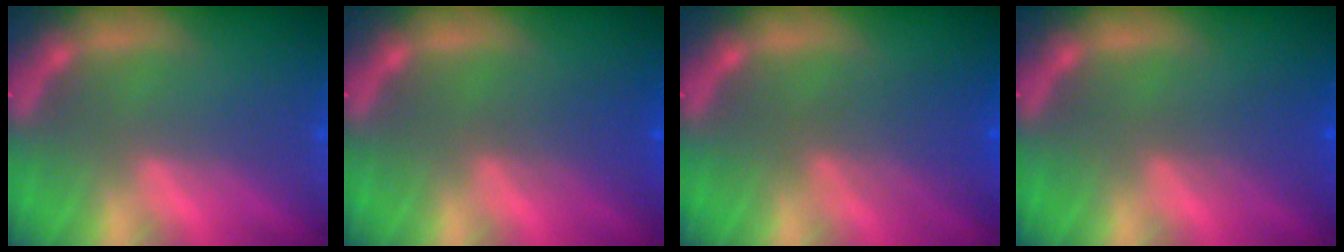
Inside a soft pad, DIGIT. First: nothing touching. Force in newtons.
{"total": 2.5}
{"total": 4.1}
{"total": 2.4}